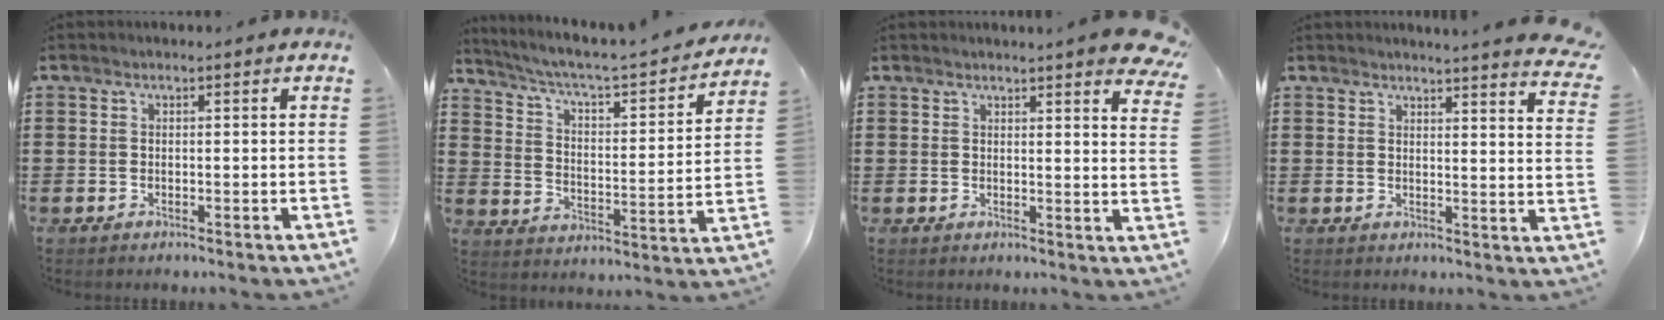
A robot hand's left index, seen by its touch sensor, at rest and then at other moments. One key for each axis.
{"total": 3.7, "fx": 3.1, "fy": 0.5, "fz": 2.0, "tx": -0.059, "ty": -0.034, "tz": 0.039}
{"total": 3.8, "fx": 3.5, "fy": -0.4, "fz": 1.4, "tx": -0.024, "ty": -0.018, "tz": 0.060}
{"total": 3.5, "fx": 3.3, "fy": -0.7, "fz": 0.9, "tx": -0.024, "ty": -0.021, "tz": 0.056}